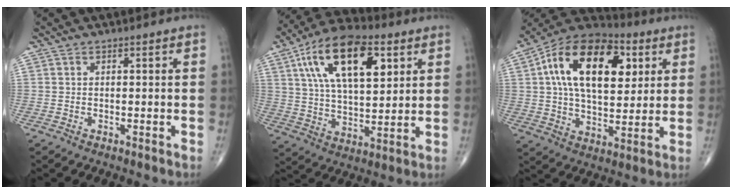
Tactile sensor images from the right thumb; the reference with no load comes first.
{"total": 20.7, "force": [8.0, 10.0, 16.3], "torque": [-0.264, -0.011, 0.136]}
{"total": 22.7, "force": [6.5, 12.7, 17.7], "torque": [-0.277, 0.002, 0.098]}